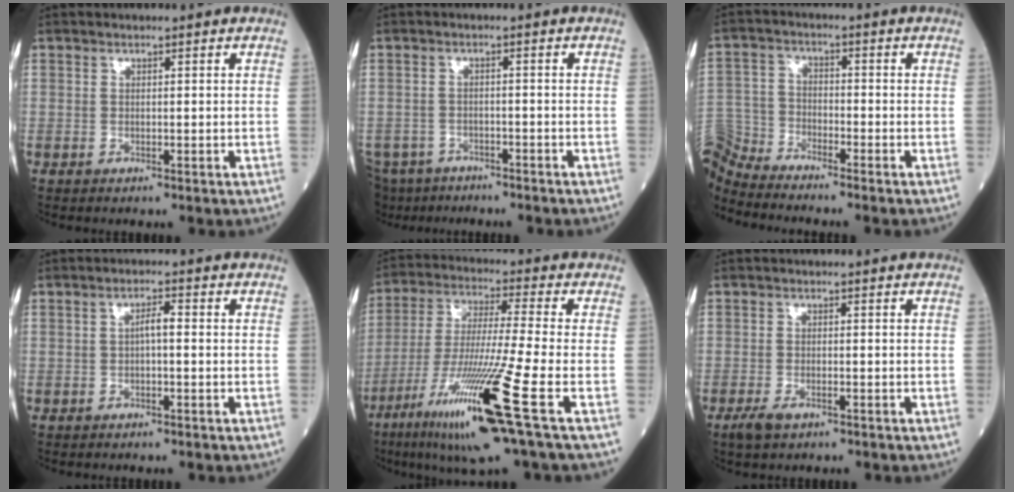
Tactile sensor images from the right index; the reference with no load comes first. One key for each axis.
{"total": 8.7, "fx": -7.6, "fy": 3.7, "fz": 2.0, "tx": -0.043, "ty": -0.011, "tz": -0.114}
{"total": 8.8, "fx": -8.8, "fy": 0.1, "fz": 0.3, "tx": -0.021, "ty": 0.010, "tz": -0.179}
{"total": 2.1, "fx": -0.1, "fy": 0.4, "fz": 2.0, "tx": -0.033, "ty": 0.005, "tz": -0.003}
{"total": 17.1, "fx": -7.8, "fy": -1.3, "fz": 15.2, "tx": -0.310, "ty": -0.045, "tz": -0.146}
{"total": 3.0, "fx": -1.7, "fy": 1.3, "fz": 2.1, "tx": -0.042, "ty": -0.003, "tz": -0.026}